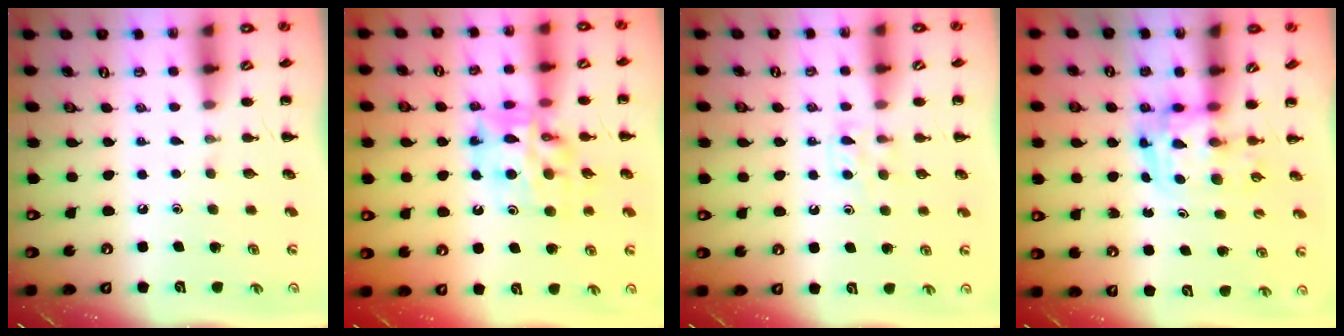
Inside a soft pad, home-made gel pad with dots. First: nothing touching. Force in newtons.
{"total": 13.6, "press": 13.0, "slide": 3.8}
{"total": 3.9, "press": 3.8, "slide": 1.1}
{"total": 3.6, "press": 3.5, "slide": 0.6}